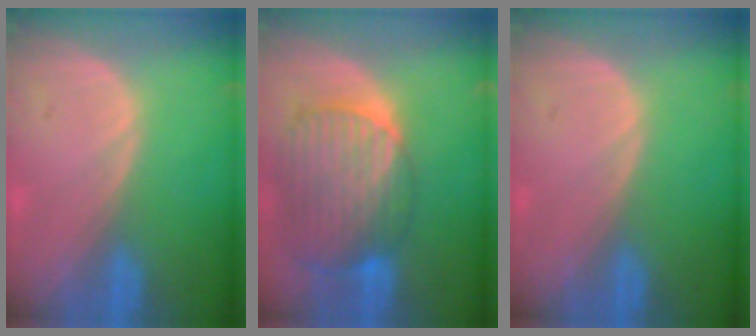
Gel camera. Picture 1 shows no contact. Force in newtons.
{"total": 10.7, "press": 9.2, "slide": 5.5}
{"total": 0.0}